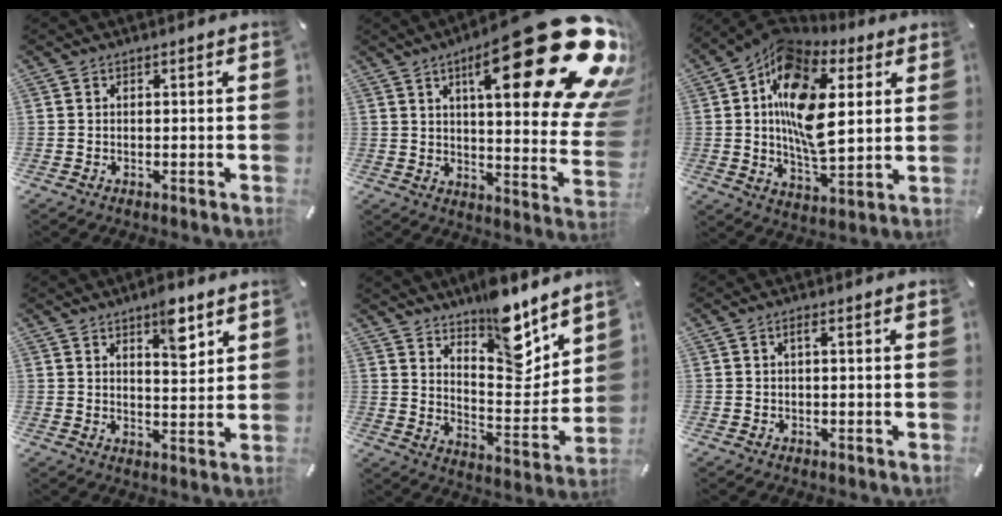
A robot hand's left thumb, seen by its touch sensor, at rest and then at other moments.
{"total": 35.3, "force": [16.1, 11.3, 29.3], "torque": [-0.387, -0.116, 0.275]}
{"total": 18.7, "force": [4.5, 10.9, 14.5], "torque": [-0.271, -0.012, 0.072]}
{"total": 7.4, "force": [4.9, 2.9, 4.6], "torque": [-0.046, -0.032, 0.078]}
{"total": 14.3, "force": [11.1, 5.8, 6.8], "torque": [-0.083, -0.090, 0.196]}
{"total": 1.3, "force": [0.3, 0.4, 1.2], "torque": [-0.024, 0.004, 0.003]}